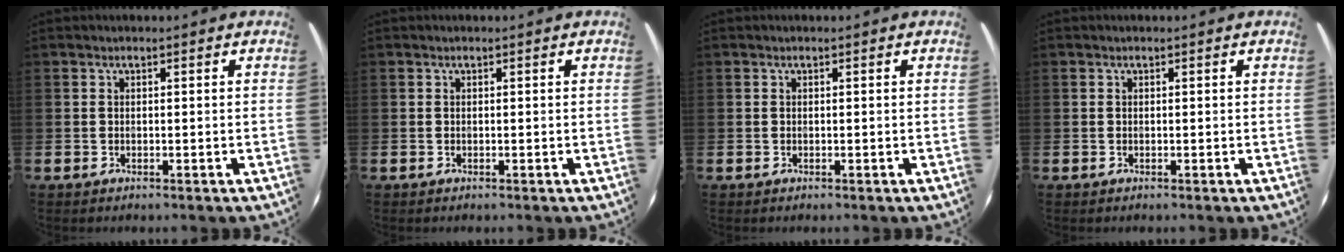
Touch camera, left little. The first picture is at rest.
{"total": 0.0}
{"total": 0.0}
{"total": 0.0}